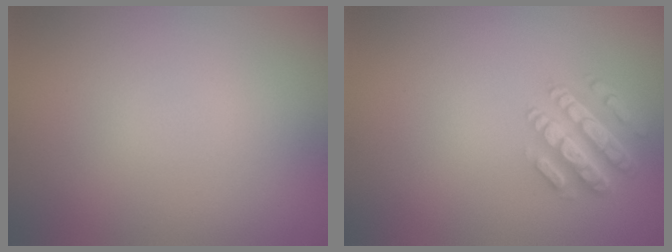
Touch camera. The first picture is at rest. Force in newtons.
{"total": 4.3, "press": 3.4, "slide": 2.7}